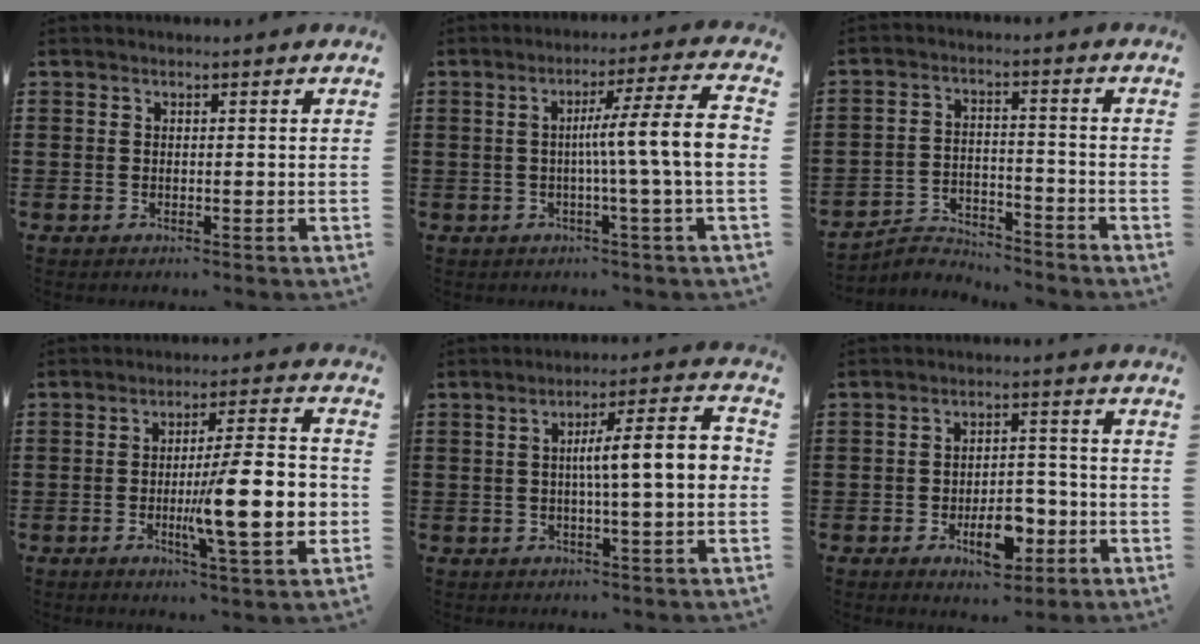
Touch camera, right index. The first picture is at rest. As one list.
[{"total": 9.8, "force": [-0.1, -0.1, 9.8], "torque": [-0.159, -0.010, -0.009]}, {"total": 4.0, "force": [-3.9, 0.8, 0.2], "torque": [-0.009, 0.007, -0.082]}, {"total": 14.4, "force": [-2.5, 3.1, 13.9], "torque": [-0.208, -0.015, -0.048]}, {"total": 8.7, "force": [0.2, 1.2, 8.7], "torque": [-0.140, -0.003, -0.005]}, {"total": 7.9, "force": [-3.2, 3.9, 6.0], "torque": [-0.083, 0.004, -0.056]}]